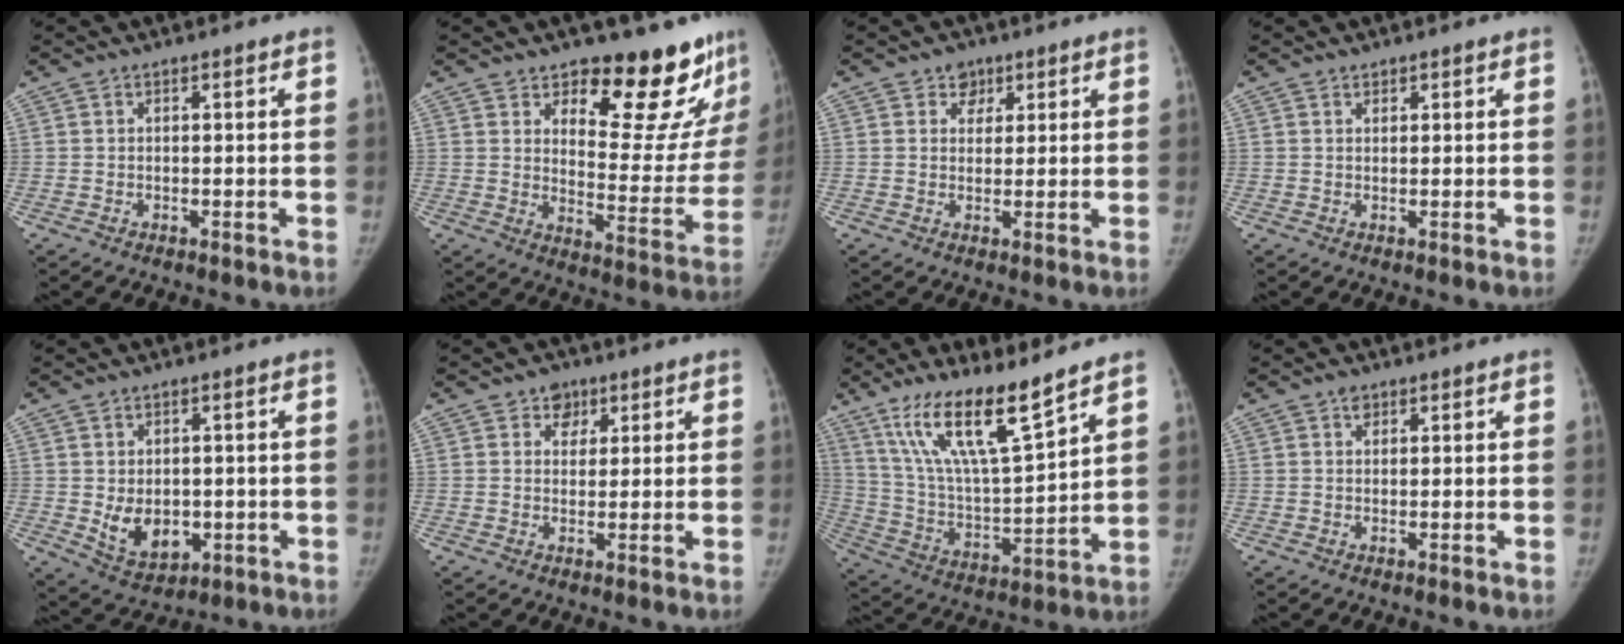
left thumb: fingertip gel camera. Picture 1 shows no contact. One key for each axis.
{"total": 18.5, "fx": 14.6, "fy": 6.9, "fz": 9.1, "tx": -0.062, "ty": -0.124, "tz": 0.188}
{"total": 3.4, "fx": 1.8, "fy": 2.7, "fz": 0.8, "tx": 0.013, "ty": -0.006, "tz": 0.022}
{"total": 1.0, "fx": 0.7, "fy": 0.7, "fz": 0.2, "tx": 0.008, "ty": -0.004, "tz": 0.009}
{"total": 7.9, "fx": -0.8, "fy": 5.8, "fz": 5.4, "tx": -0.062, "ty": -0.012, "tz": 0.006}
{"total": 3.8, "fx": 2.0, "fy": 3.1, "fz": 1.1, "tx": 0.012, "ty": -0.006, "tz": 0.025}
{"total": 17.1, "fx": 12.0, "fy": 3.1, "fz": 11.7, "tx": -0.198, "ty": -0.064, "tz": 0.234}
{"total": 1.6, "fx": 0.9, "fy": 1.1, "fz": 0.6, "tx": 0.001, "ty": -0.003, "tz": 0.012}